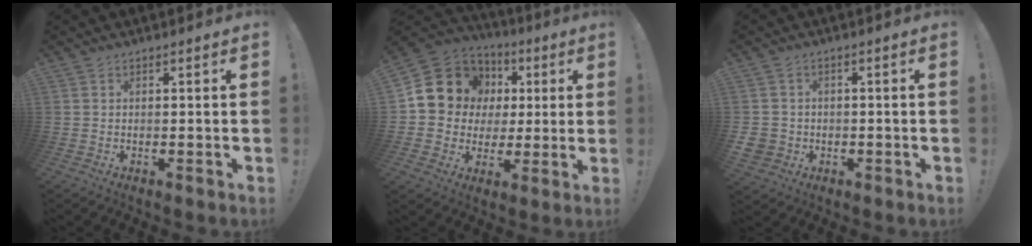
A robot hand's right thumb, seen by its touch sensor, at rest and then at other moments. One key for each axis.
{"total": 13.6, "fx": 4.6, "fy": 12.1, "fz": 4.2, "tx": -0.061, "ty": -0.022, "tz": 0.111}
{"total": 4.3, "fx": -0.7, "fy": 4.0, "fz": 1.5, "tx": -0.036, "ty": 0.003, "tz": -0.010}